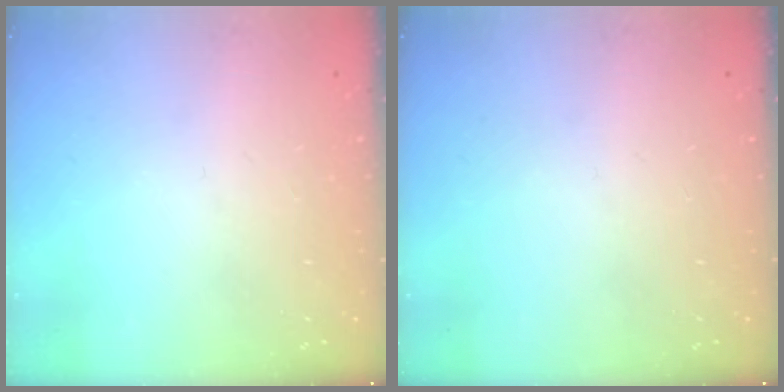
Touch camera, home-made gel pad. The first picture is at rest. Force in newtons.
{"total": 0.0}